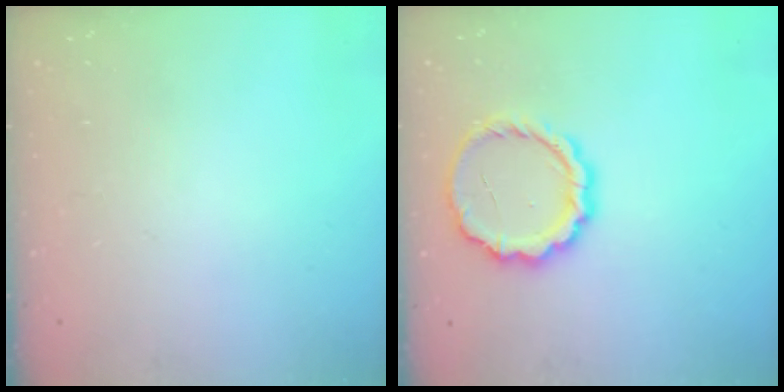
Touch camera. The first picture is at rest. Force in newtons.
{"total": 12.0, "press": 11.7, "slide": 2.7}